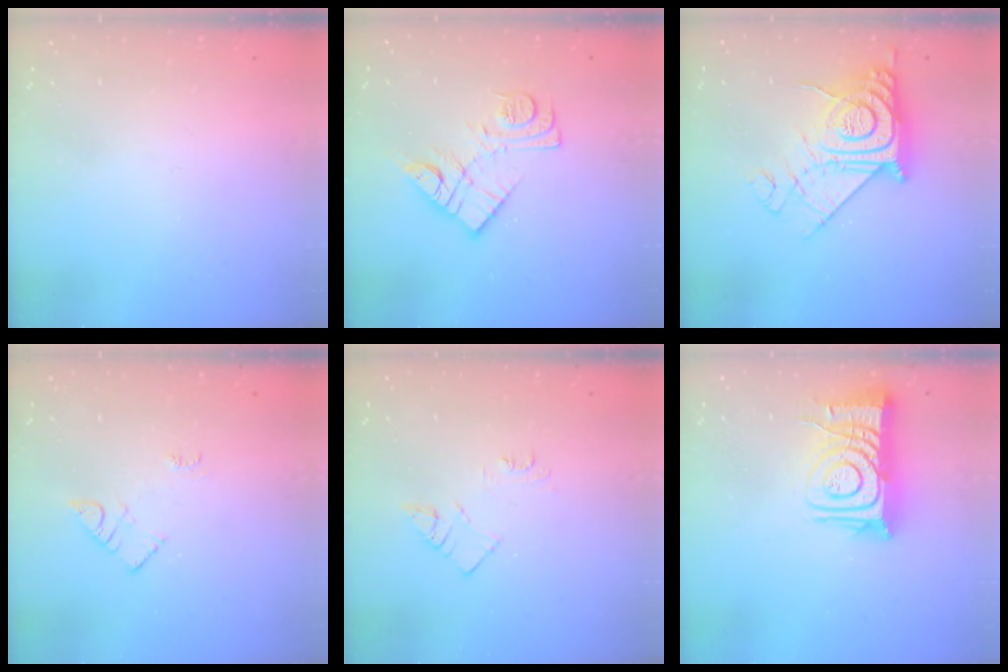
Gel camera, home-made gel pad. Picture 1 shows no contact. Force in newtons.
{"total": 11.8, "press": 11.8, "slide": 0.7}
{"total": 16.0, "press": 15.9, "slide": 1.3}
{"total": 4.5, "press": 4.5, "slide": 0.6}
{"total": 5.5, "press": 5.4, "slide": 0.7}
{"total": 12.7, "press": 12.7, "slide": 1.2}